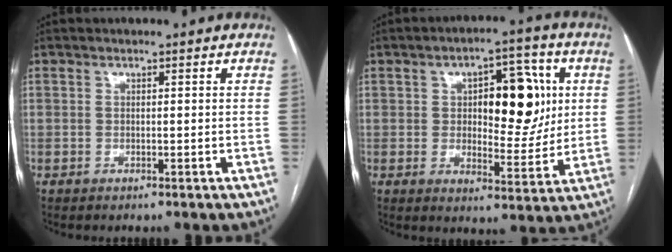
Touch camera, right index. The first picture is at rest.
{"total": 12.5, "force": [2.8, 5.3, 10.9], "torque": [-0.144, 0.022, 0.048]}